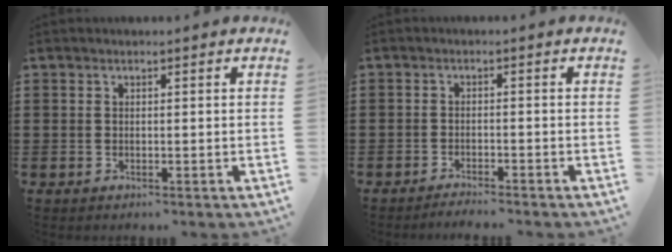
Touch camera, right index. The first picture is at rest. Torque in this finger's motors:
{"motor_torque": [-0.20, 0.93, -0.51, -0.12]}